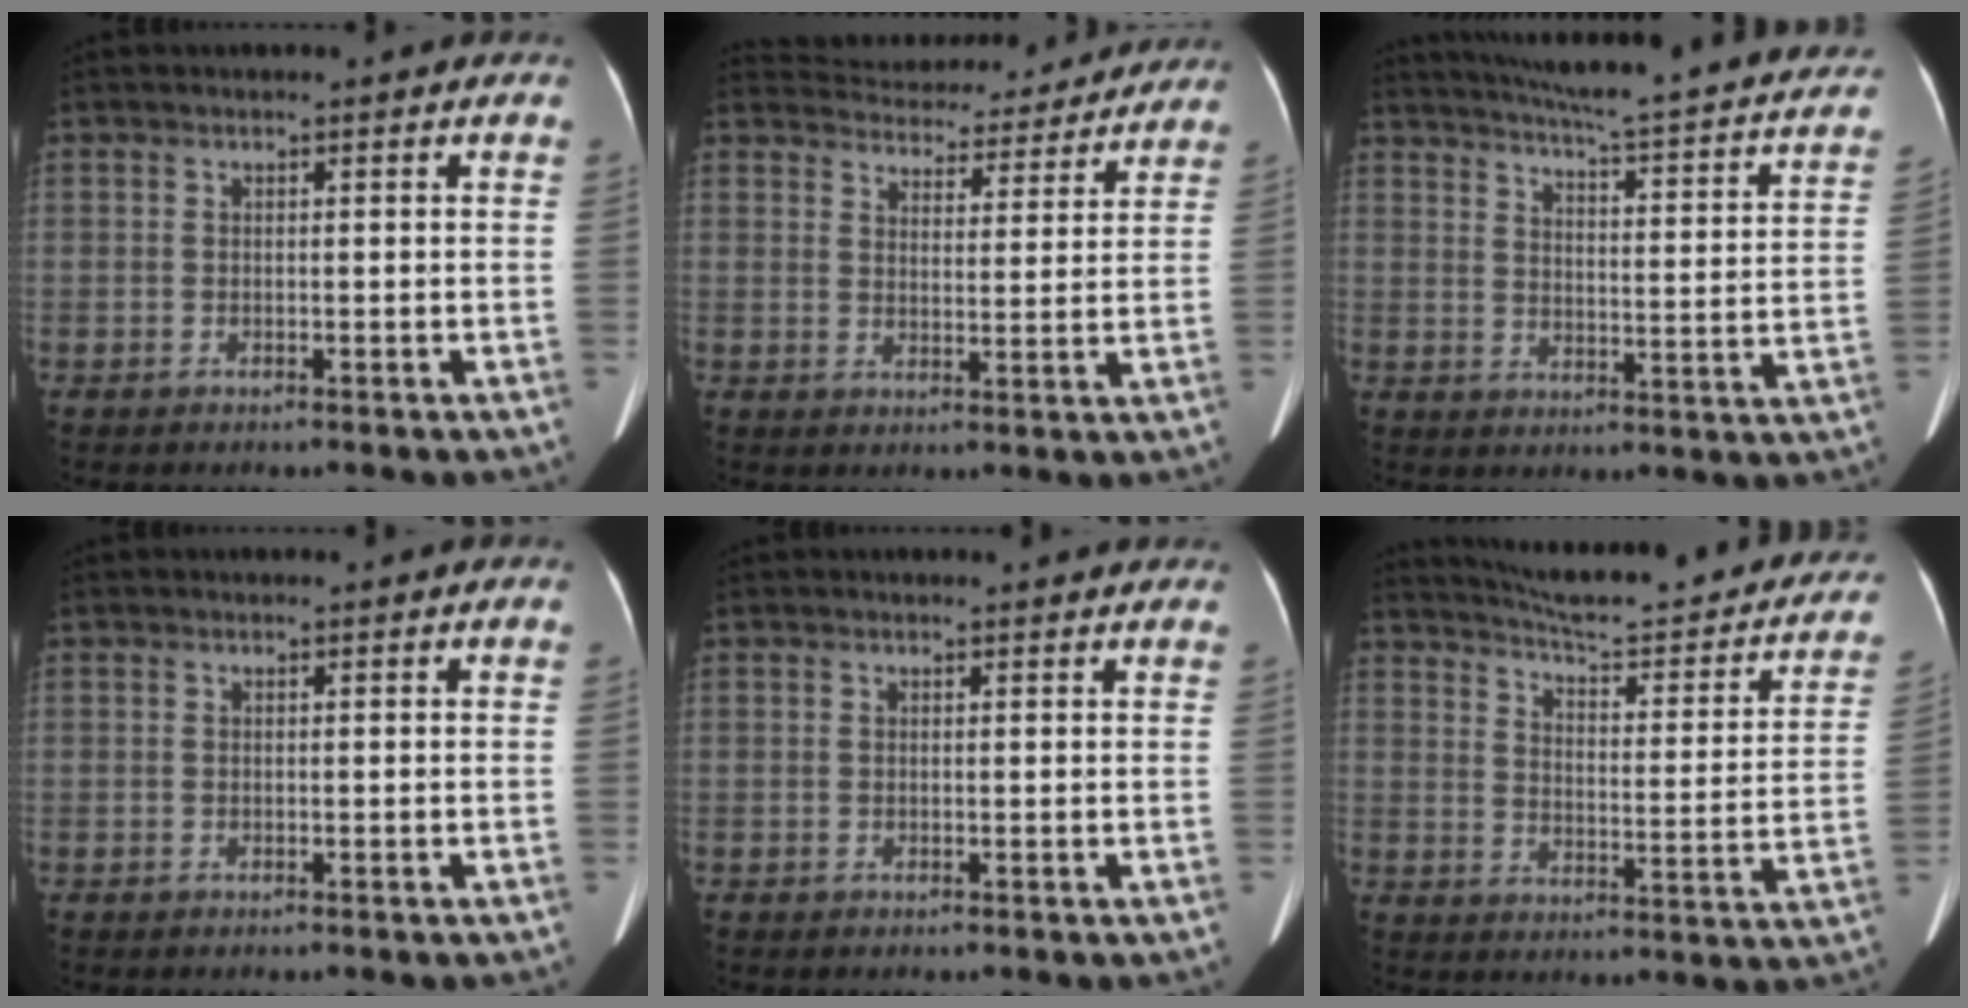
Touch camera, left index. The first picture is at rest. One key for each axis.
{"total": 16.3, "fx": 15.4, "fy": 4.4, "fz": 3.2, "tx": -0.048, "ty": 0.019, "tz": 0.198}
{"total": 27.3, "fx": 23.9, "fy": 2.9, "fz": 12.8, "tx": -0.189, "ty": -0.051, "tz": 0.286}
{"total": 0.0}
{"total": 1.5, "fx": 1.5, "fy": 0.2, "fz": 0.2, "tx": -0.014, "ty": 0.002, "tz": 0.010}
{"total": 25.3, "fx": 22.4, "fy": 3.9, "fz": 11.0, "tx": -0.150, "ty": -0.049, "tz": 0.273}